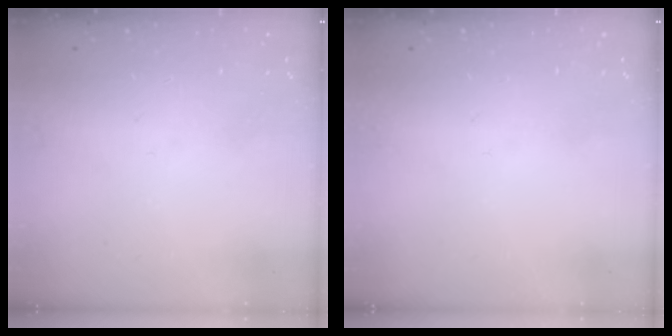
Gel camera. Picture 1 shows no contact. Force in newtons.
{"total": 0.0}